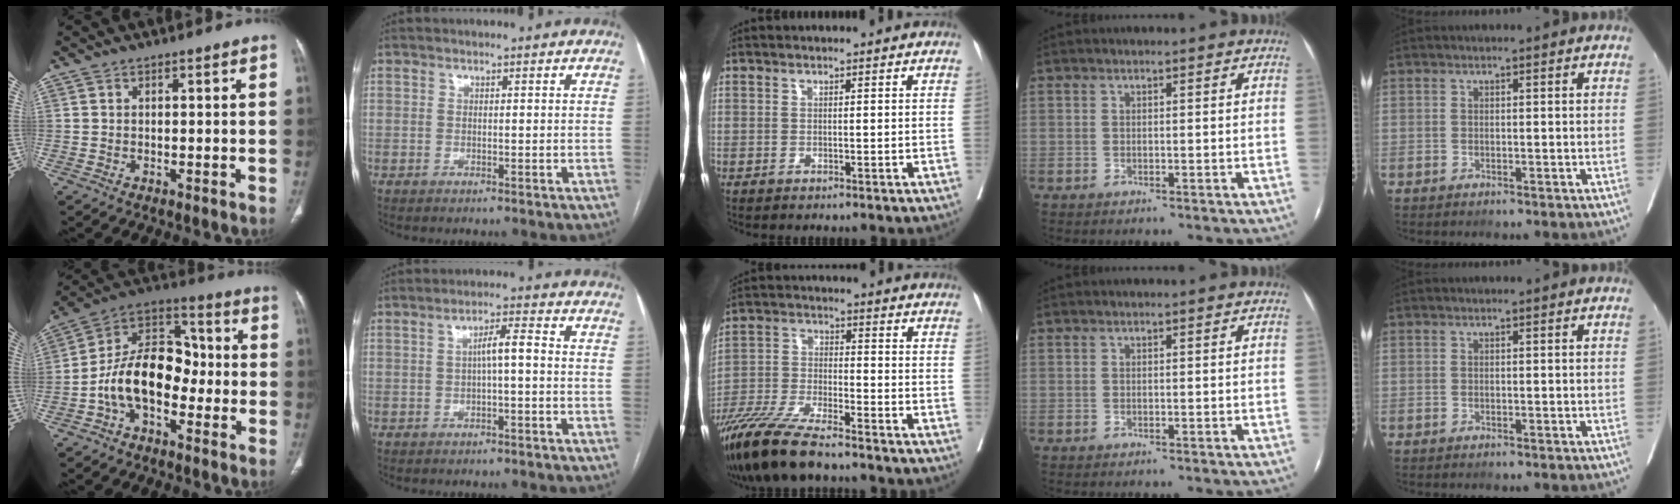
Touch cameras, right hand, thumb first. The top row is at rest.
{"thumb": {"total": 15.2, "force": [-3.7, 9.6, 11.2], "torque": [-0.172, 0.055, -0.076]}, "index": {"total": 3.7, "force": [-0.3, 0.5, 3.7], "torque": [-0.061, 0.013, -0.002]}, "middle": {"total": 13.2, "force": [-10.7, 1.7, 7.5], "torque": [-0.146, -0.036, -0.192]}}